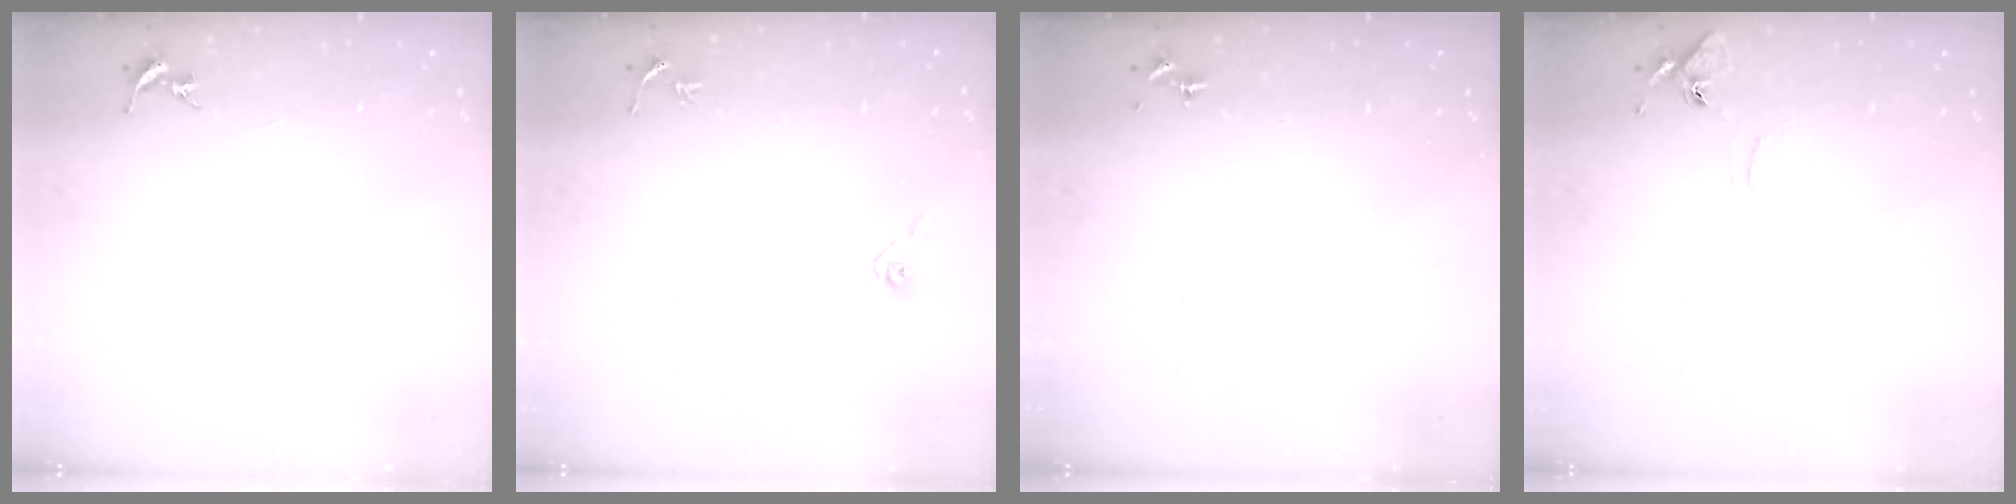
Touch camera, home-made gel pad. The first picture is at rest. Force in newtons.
{"total": 3.9, "press": 3.4, "slide": 1.9}
{"total": 0.0}
{"total": 6.2, "press": 6.1, "slide": 0.6}